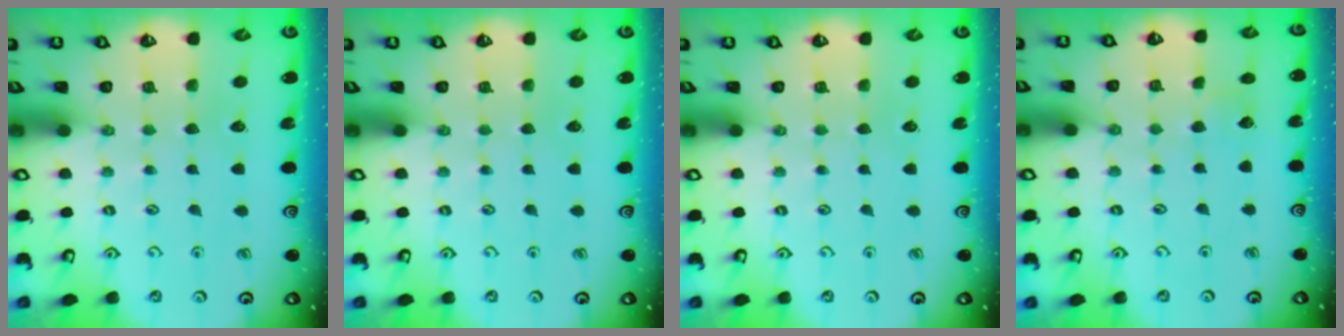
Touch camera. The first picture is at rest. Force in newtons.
{"total": 0.0}
{"total": 0.0}
{"total": 2.9, "press": 2.9, "slide": 0.3}